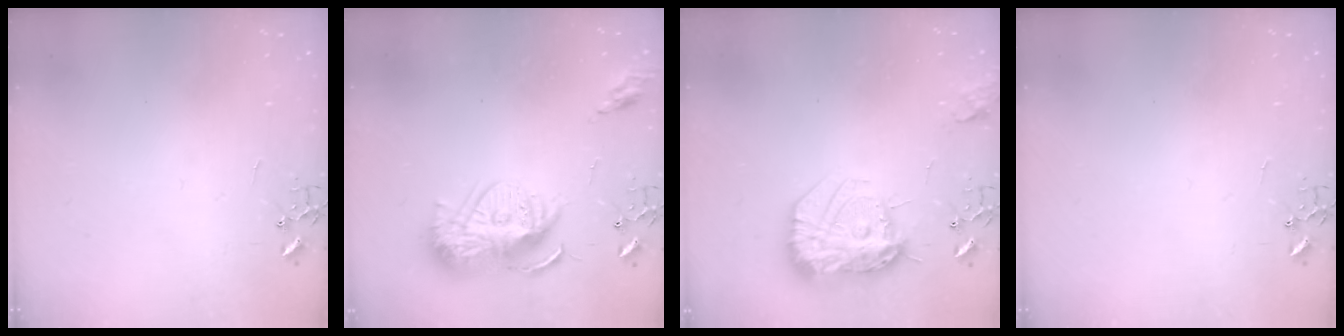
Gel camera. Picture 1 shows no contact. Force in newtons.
{"total": 15.1, "press": 15.0, "slide": 1.2}
{"total": 18.5, "press": 18.4, "slide": 1.7}
{"total": 0.0}